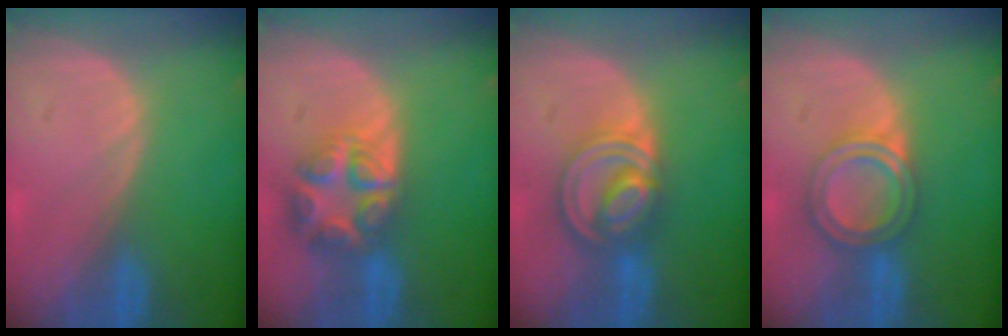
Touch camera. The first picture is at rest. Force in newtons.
{"total": 8.2, "press": 7.2, "slide": 4.1}
{"total": 8.3, "press": 7.0, "slide": 4.5}
{"total": 6.2, "press": 5.4, "slide": 2.9}